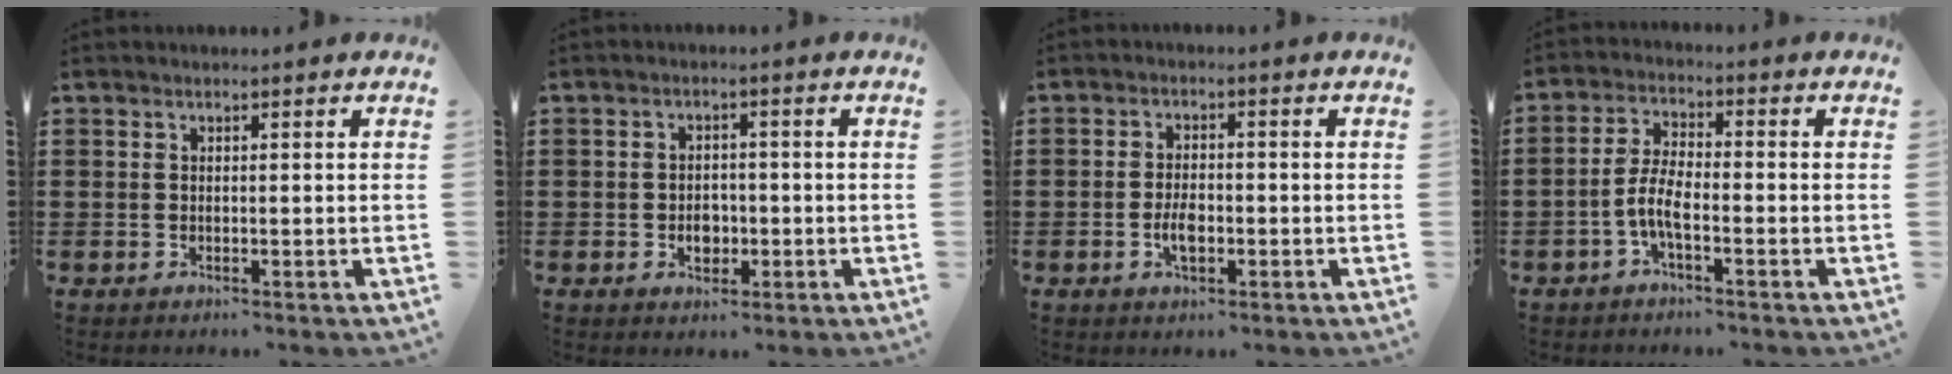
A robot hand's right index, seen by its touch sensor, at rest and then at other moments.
{"total": 2.9, "force": [-0.8, 2.3, 1.6], "torque": [-0.027, 0.002, -0.019]}
{"total": 3.5, "force": [-1.1, 1.6, 2.9], "torque": [-0.059, 0.002, -0.021]}
{"total": 5.0, "force": [-2.1, 1.4, 4.3], "torque": [-0.108, -0.008, -0.048]}